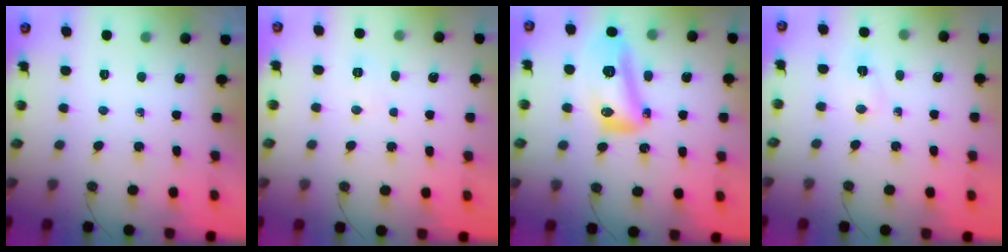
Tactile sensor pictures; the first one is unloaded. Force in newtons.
{"total": 16.4, "press": 6.4, "slide": 15.2}
{"total": 15.0, "press": 14.9, "slide": 1.4}
{"total": 2.3, "press": 2.2, "slide": 0.4}